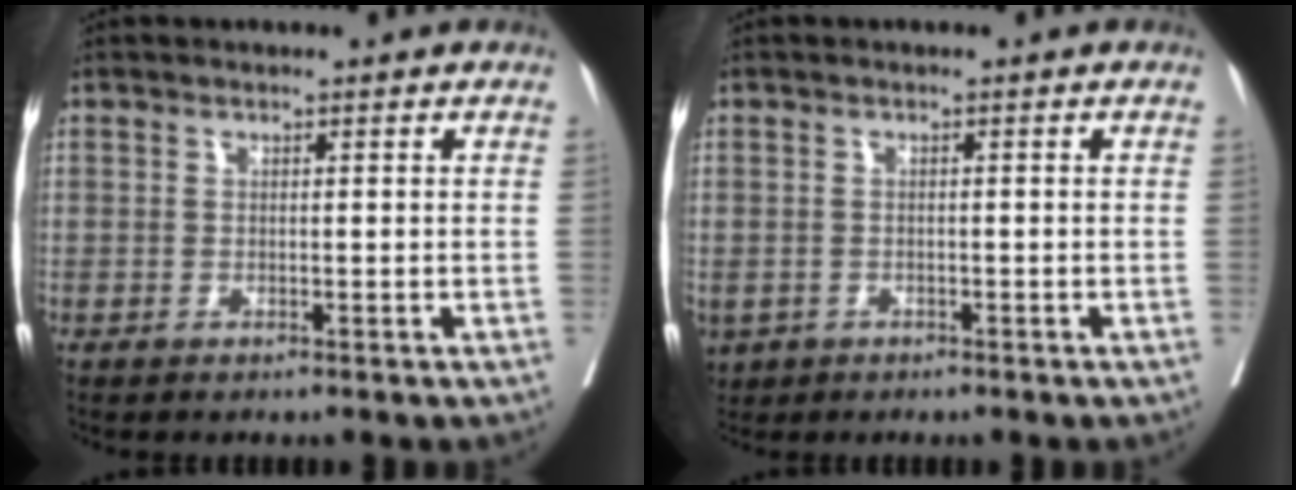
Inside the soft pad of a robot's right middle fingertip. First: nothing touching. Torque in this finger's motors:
{"motor_torque": [0.70, 0.14, 1.05, 0.21]}